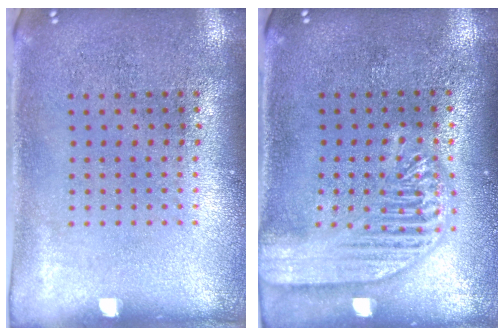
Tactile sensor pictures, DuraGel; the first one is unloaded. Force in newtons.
{"total": 2.4, "press": 2.4, "slide": 0.3}